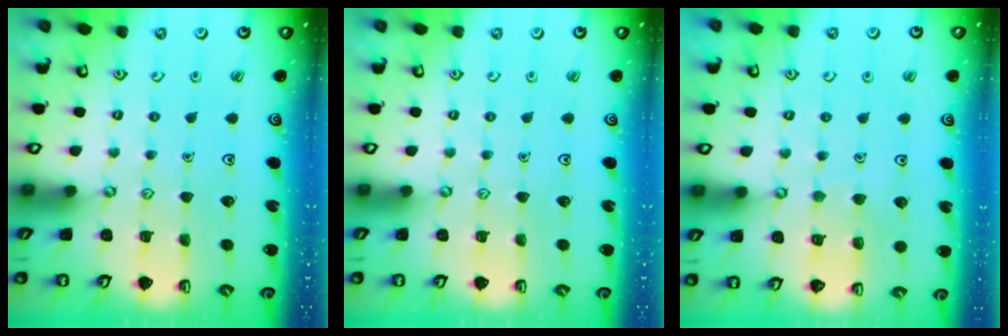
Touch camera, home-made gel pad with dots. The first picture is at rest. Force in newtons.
{"total": 0.0}
{"total": 4.7, "press": 4.7, "slide": 0.4}